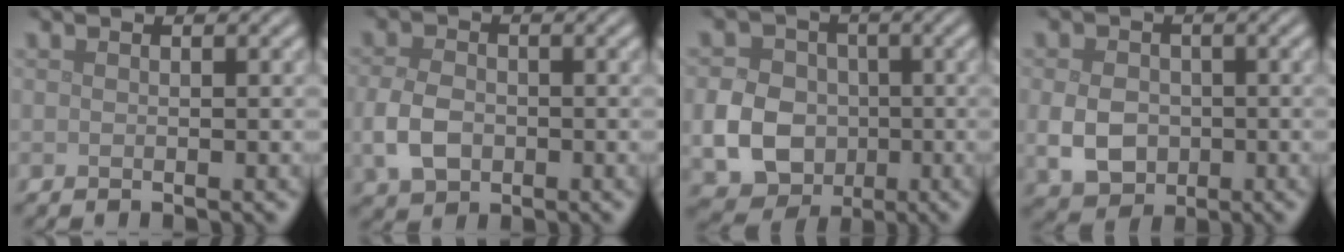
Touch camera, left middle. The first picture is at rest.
{"total": 4.0, "force": [-0.9, 2.9, 2.6], "torque": [-0.061, -0.006, -0.021]}
{"total": 6.1, "force": [-1.2, 5.2, 2.9], "torque": [-0.053, -0.003, -0.032]}
{"total": 4.6, "force": [-0.6, 3.6, 2.7], "torque": [-0.064, -0.009, -0.012]}